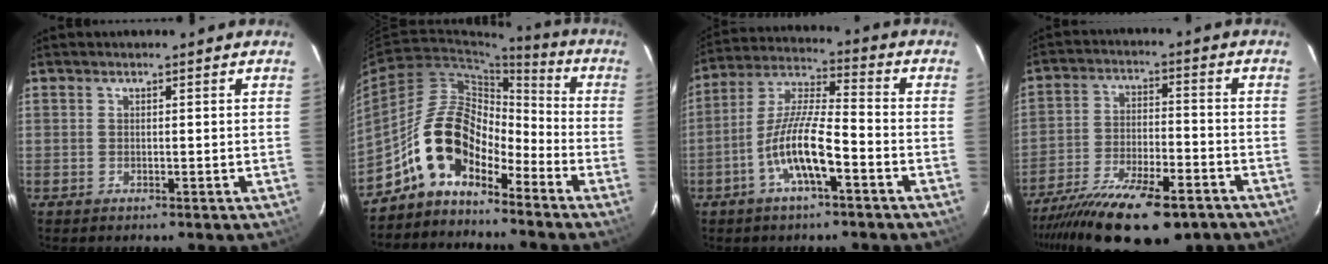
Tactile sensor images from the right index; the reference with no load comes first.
{"total": 12.1, "force": [-8.2, 5.6, 6.8], "torque": [-0.126, 0.027, -0.164]}
{"total": 11.0, "force": [-4.9, 2.1, 9.6], "torque": [-0.199, 0.002, -0.095]}
{"total": 20.8, "force": [-15.5, 6.7, 12.2], "torque": [-0.234, -0.042, -0.241]}